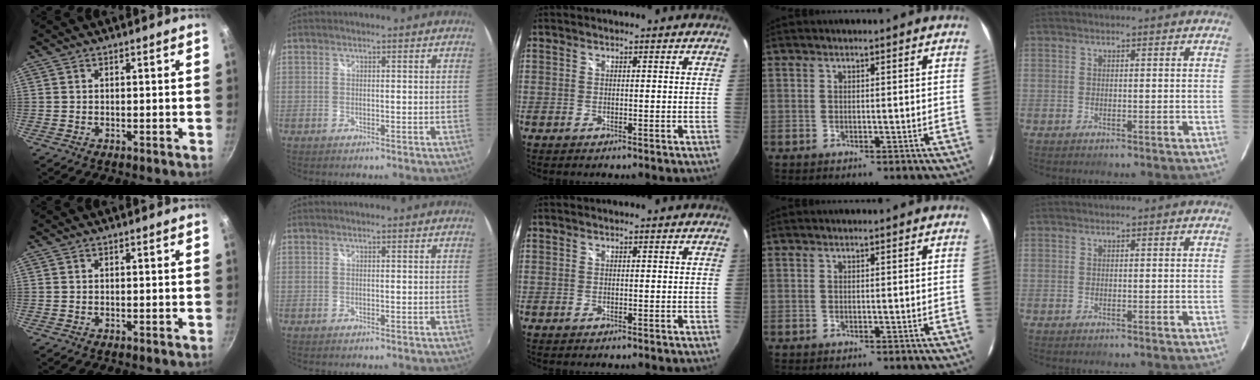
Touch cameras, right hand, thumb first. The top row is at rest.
{}